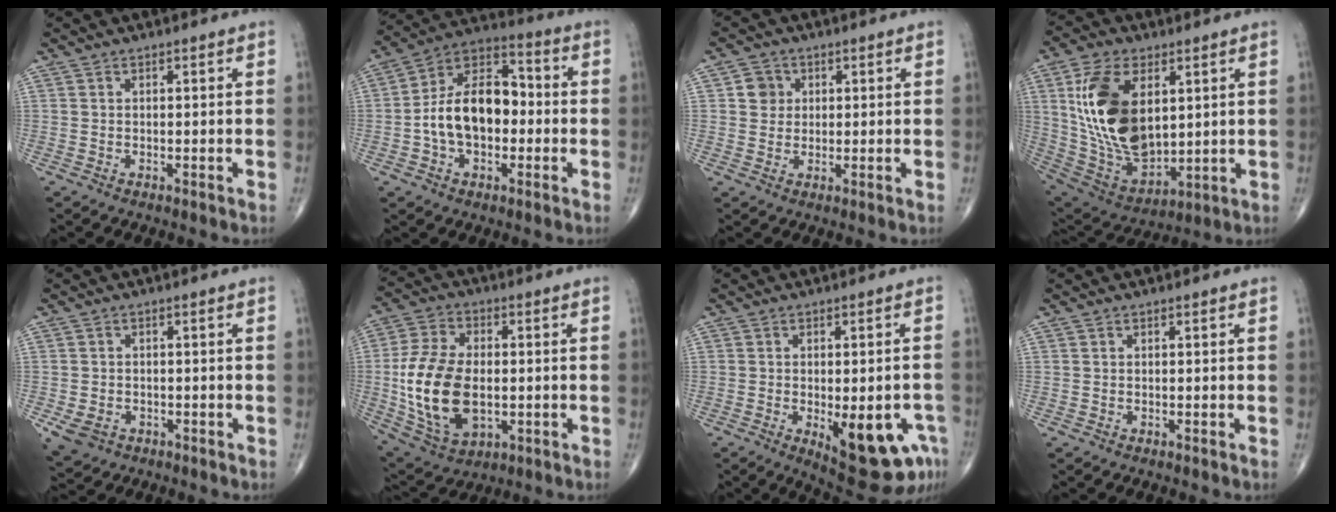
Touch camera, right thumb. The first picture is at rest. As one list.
[{"total": 15.2, "force": [-1.6, 9.5, 11.7], "torque": [-0.182, 0.041, -0.037]}, {"total": 3.8, "force": [0.9, 3.5, 1.0], "torque": [0.004, 0.001, 0.011]}, {"total": 21.4, "force": [4.6, 12.3, 16.9], "torque": [-0.305, -0.023, 0.100]}, {"total": 4.5, "force": [-1.7, 3.5, 2.1], "torque": [-0.040, 0.002, -0.019]}, {"total": 18.3, "force": [-1.5, 11.0, 14.6], "torque": [-0.282, -0.003, -0.016]}, {"total": 14.2, "force": [-5.1, 5.3, 12.1], "torque": [-0.123, 0.003, -0.049]}, {"total": 0.0}]